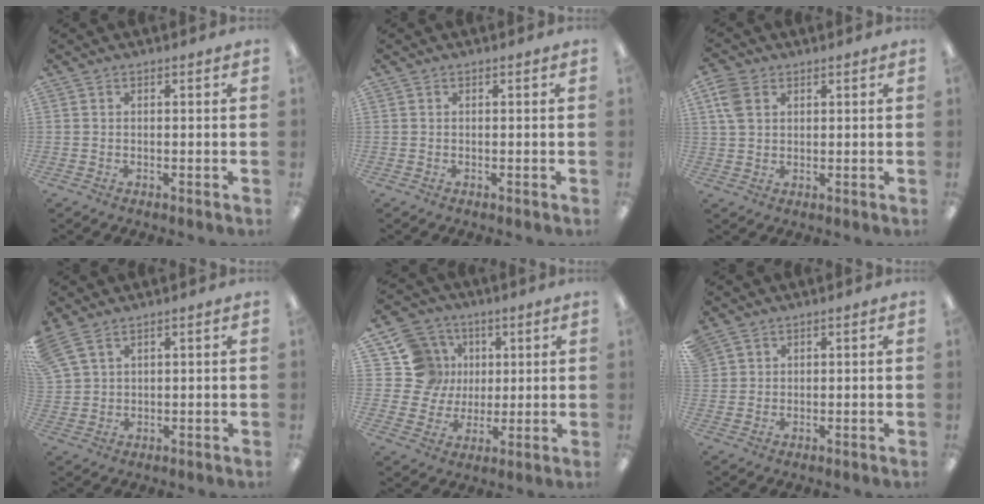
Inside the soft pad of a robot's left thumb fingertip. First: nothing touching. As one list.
[{"total": 0.0}, {"total": 5.8, "force": [2.5, 4.0, 3.3], "torque": [-0.080, 0.005, 0.050]}, {"total": 5.5, "force": [4.3, 2.6, 2.2], "torque": [-0.056, -0.012, 0.084]}, {"total": 13.8, "force": [4.3, 12.7, 3.5], "torque": [-0.062, -0.013, 0.095]}, {"total": 2.6, "force": [2.0, 1.7, 0.1], "torque": [-0.007, -0.002, 0.040]}]